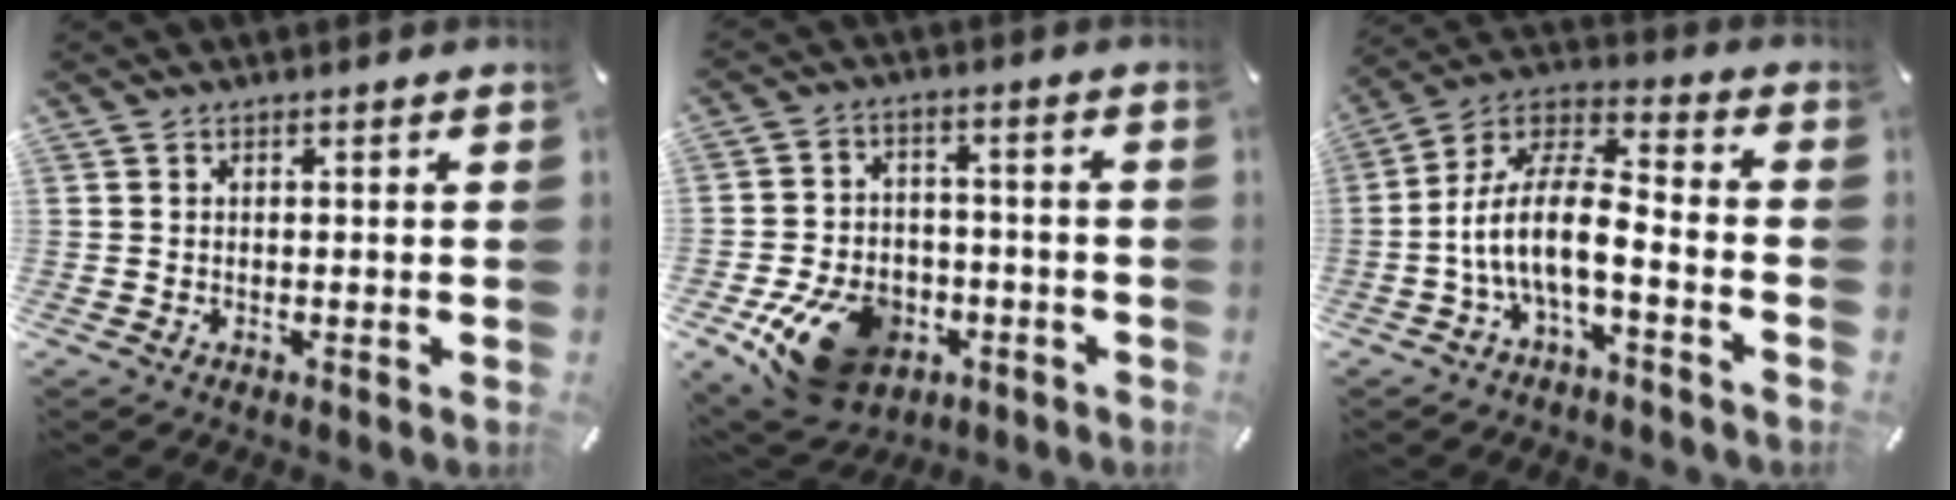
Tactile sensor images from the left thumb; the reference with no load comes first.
{"total": 15.0, "force": [-6.9, 10.5, 8.1], "torque": [-0.151, 0.046, -0.110]}
{"total": 12.6, "force": [-4.4, 5.1, 10.6], "torque": [-0.218, 0.002, -0.080]}